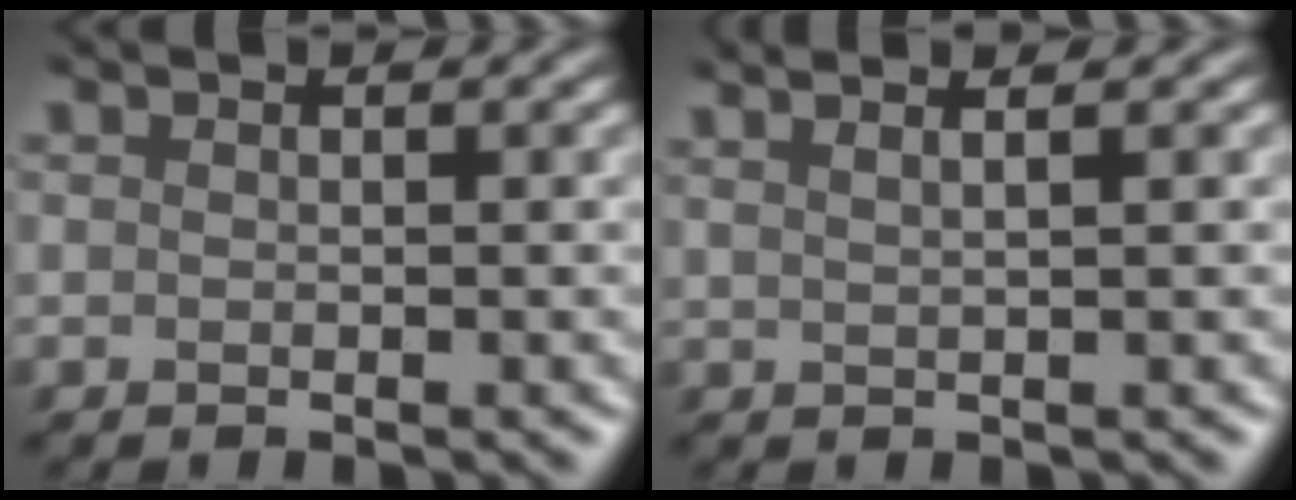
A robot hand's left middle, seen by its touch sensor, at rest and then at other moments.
{"total": 4.2, "force": [2.9, 1.9, 2.5], "torque": [-0.013, 0.049, 0.019]}